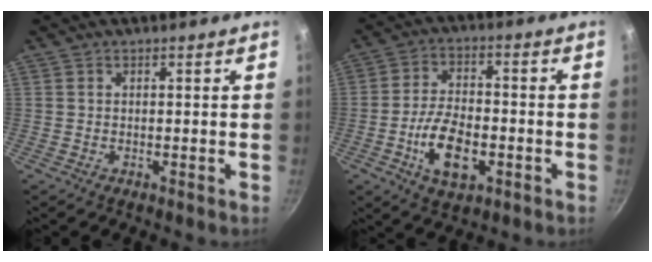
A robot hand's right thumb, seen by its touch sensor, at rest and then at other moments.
{"total": 11.3, "force": [-3.6, 6.1, 8.8], "torque": [-0.150, 0.020, -0.063]}